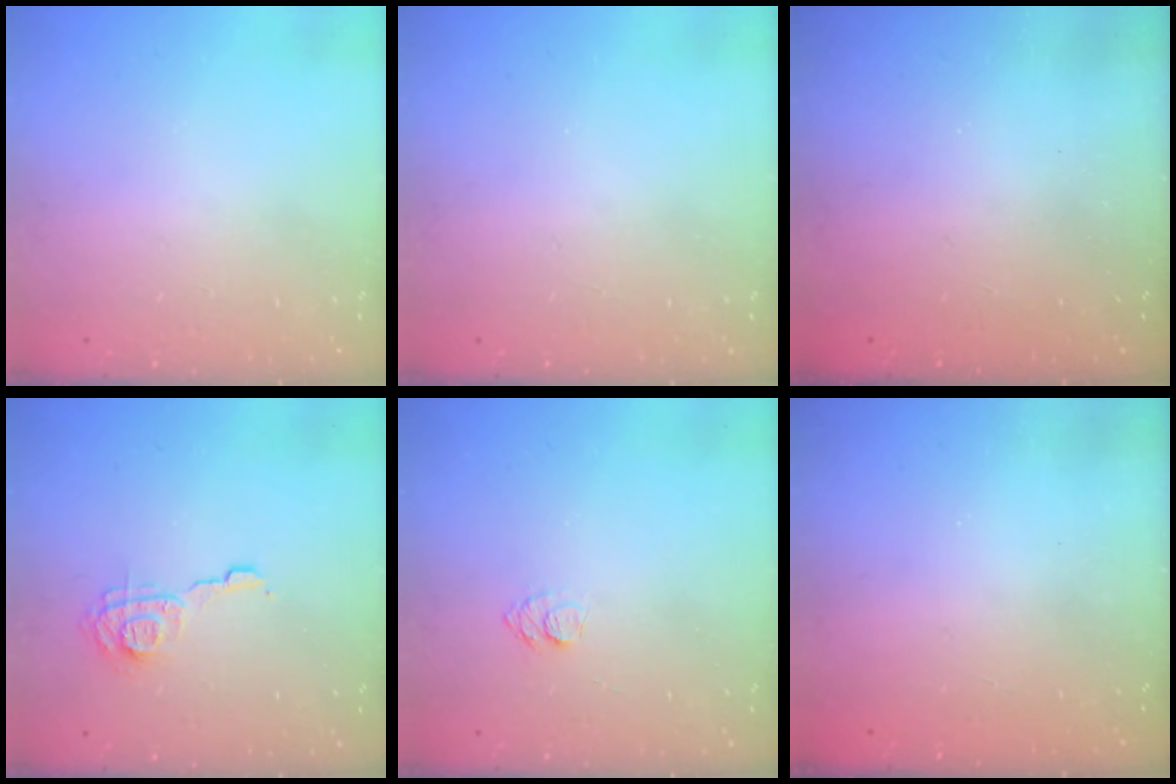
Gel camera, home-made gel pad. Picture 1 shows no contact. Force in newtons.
{"total": 0.0}
{"total": 2.3, "press": 2.2, "slide": 0.7}
{"total": 9.0, "press": 9.0, "slide": 0.4}
{"total": 5.0, "press": 5.0, "slide": 0.5}
{"total": 2.3, "press": 2.2, "slide": 0.8}